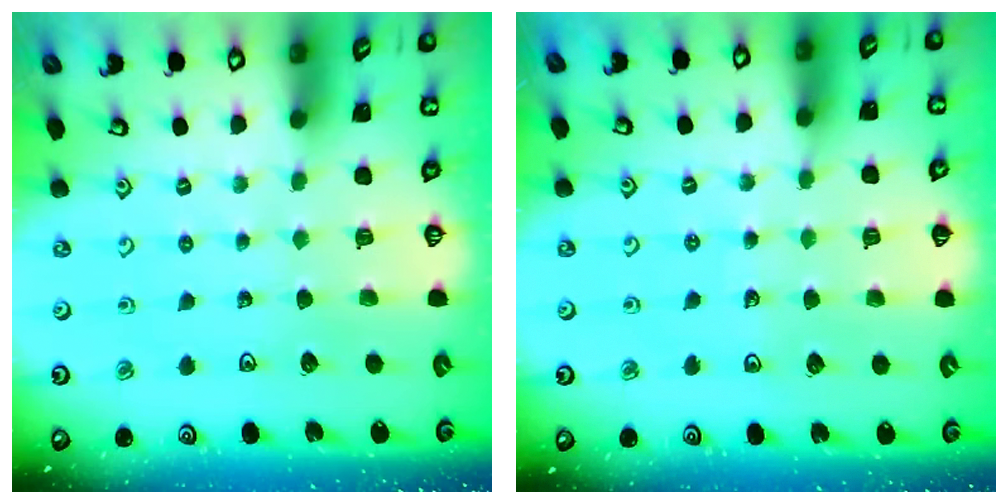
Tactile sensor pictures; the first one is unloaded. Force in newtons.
{"total": 5.2, "press": 4.9, "slide": 1.5}